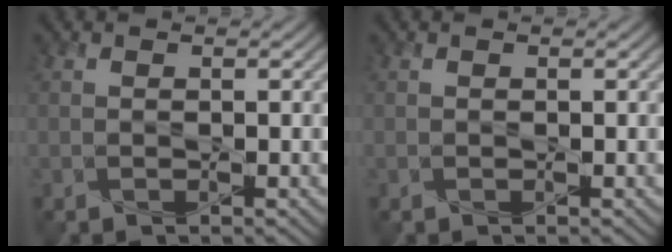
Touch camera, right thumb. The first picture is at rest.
{"total": 0.0}